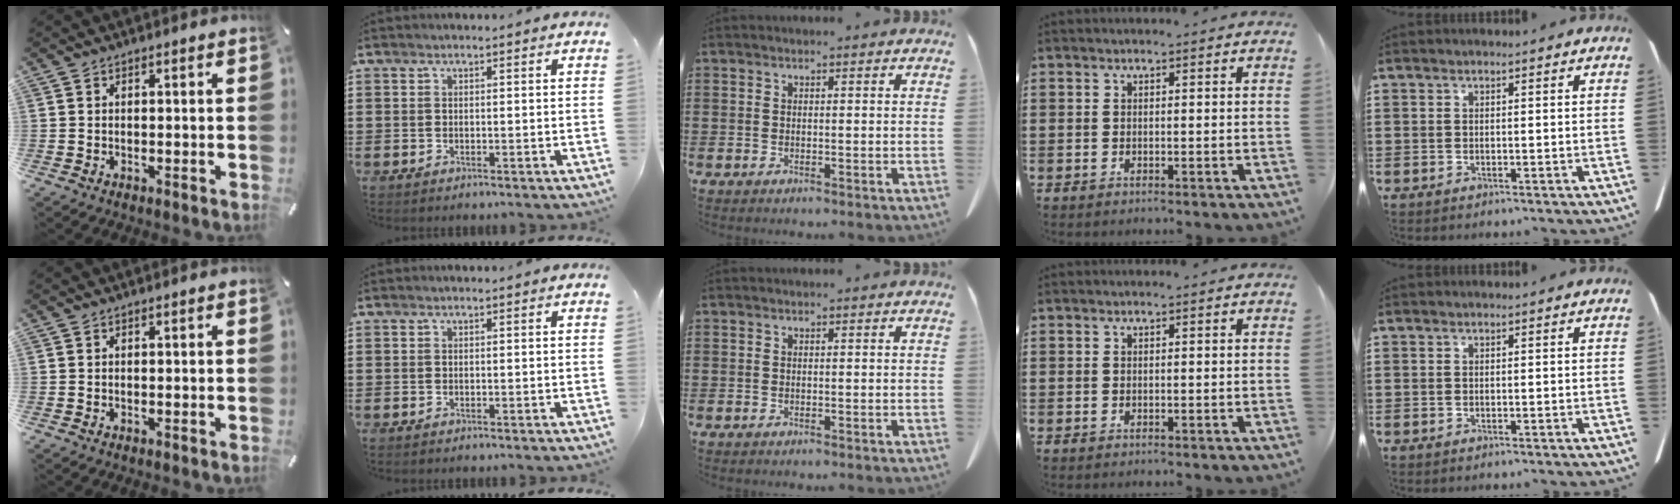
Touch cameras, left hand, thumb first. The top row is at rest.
{}